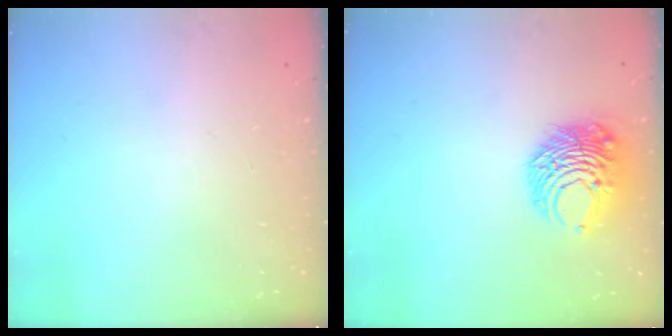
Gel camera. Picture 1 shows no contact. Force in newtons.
{"total": 10.4, "press": 10.4, "slide": 0.6}